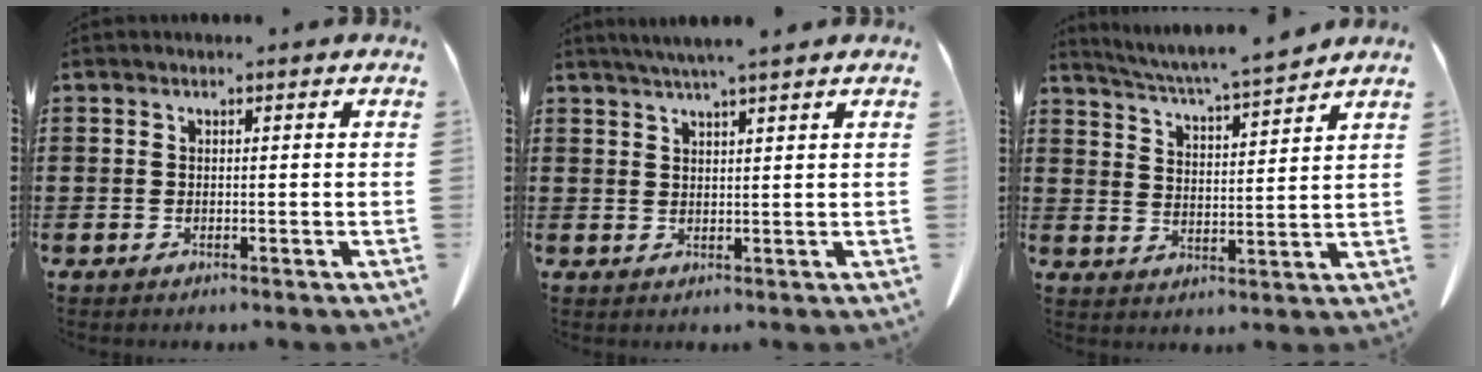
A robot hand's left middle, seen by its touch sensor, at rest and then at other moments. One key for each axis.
{"total": 3.1, "fx": 2.6, "fy": -0.2, "fz": 1.6, "tx": -0.038, "ty": -0.001, "tz": 0.048}
{"total": 5.2, "fx": 4.9, "fy": -0.7, "fz": 1.7, "tx": -0.052, "ty": -0.035, "tz": 0.080}